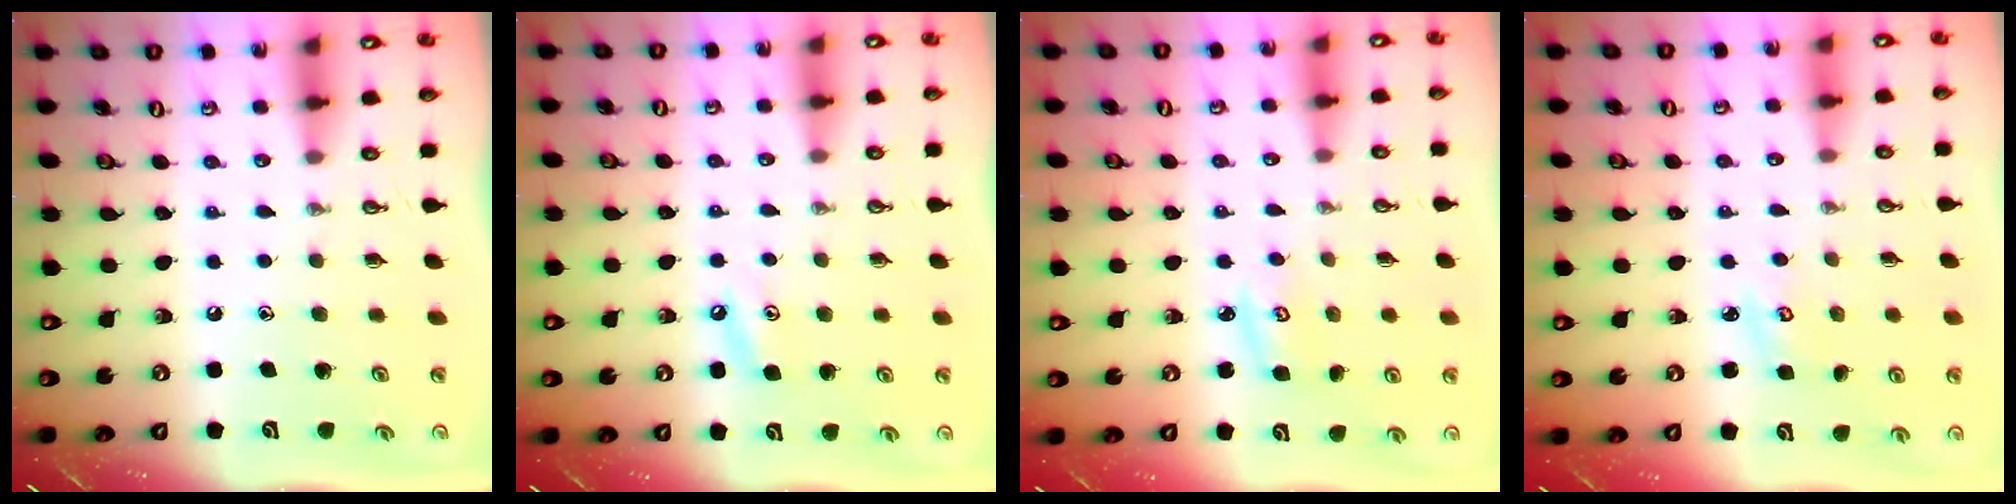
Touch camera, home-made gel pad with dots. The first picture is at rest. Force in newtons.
{"total": 4.4, "press": 4.4, "slide": 0.7}
{"total": 4.0, "press": 4.0, "slide": 0.4}
{"total": 2.7, "press": 2.7, "slide": 0.3}